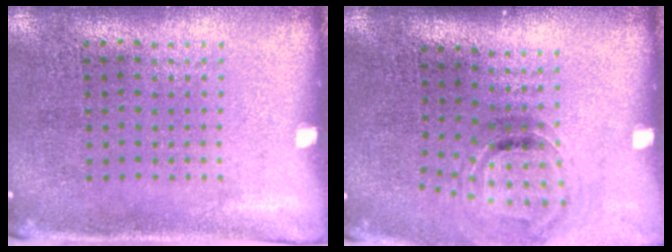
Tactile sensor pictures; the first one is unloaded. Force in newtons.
{"total": 1.0, "press": 0.8, "slide": 0.5}